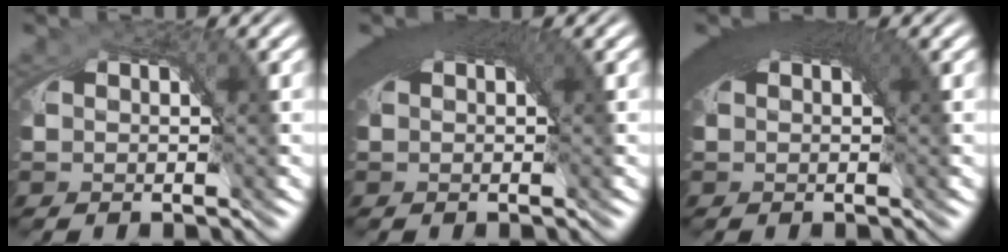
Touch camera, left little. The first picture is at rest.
{"total": 5.0, "force": [1.6, 1.7, 4.4], "torque": [-0.053, 0.014, 0.019]}
{"total": 6.1, "force": [2.0, 2.2, 5.4], "torque": [-0.064, 0.019, 0.021]}